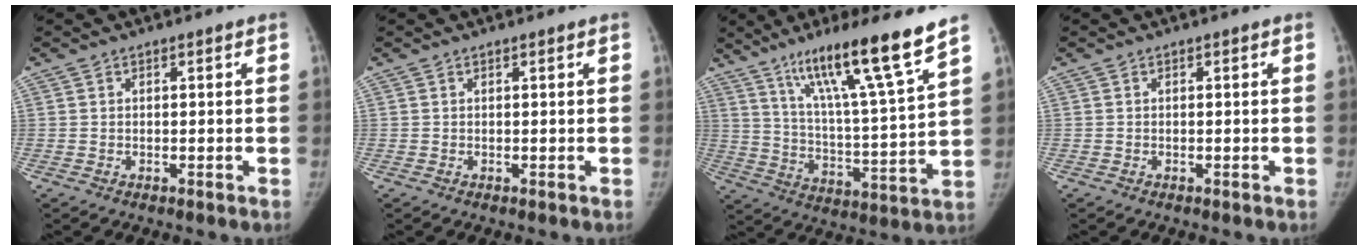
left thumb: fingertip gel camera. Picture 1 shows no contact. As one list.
[{"total": 0.0}, {"total": 18.0, "force": [12.2, 0.3, 13.2], "torque": [-0.206, -0.064, 0.206]}, {"total": 0.0}]